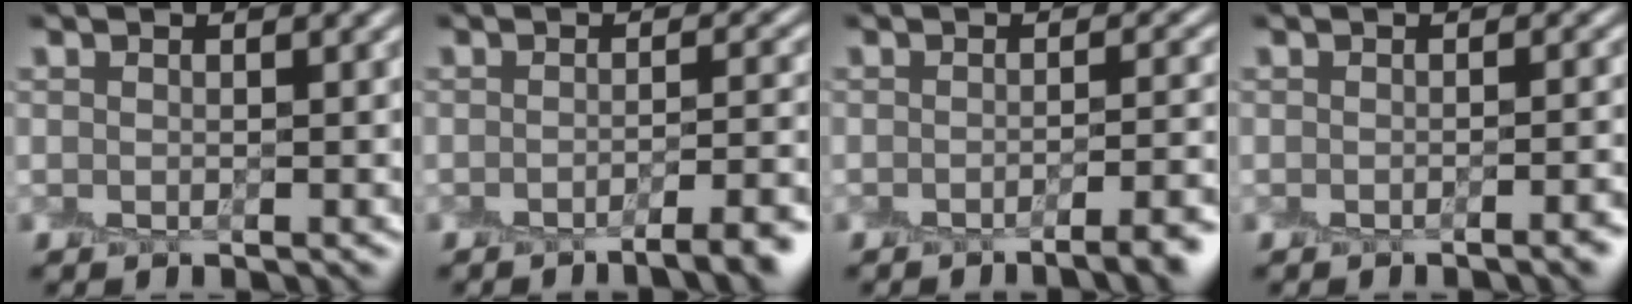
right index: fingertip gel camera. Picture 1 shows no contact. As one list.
[{"total": 5.3, "force": [-3.2, 1.3, 4.0], "torque": [-0.044, 0.003, -0.047]}, {"total": 4.8, "force": [-2.8, 1.3, 3.7], "torque": [-0.034, 0.002, -0.039]}, {"total": 2.3, "force": [-1.2, 0.6, 1.9], "torque": [-0.013, 0.002, -0.019]}]